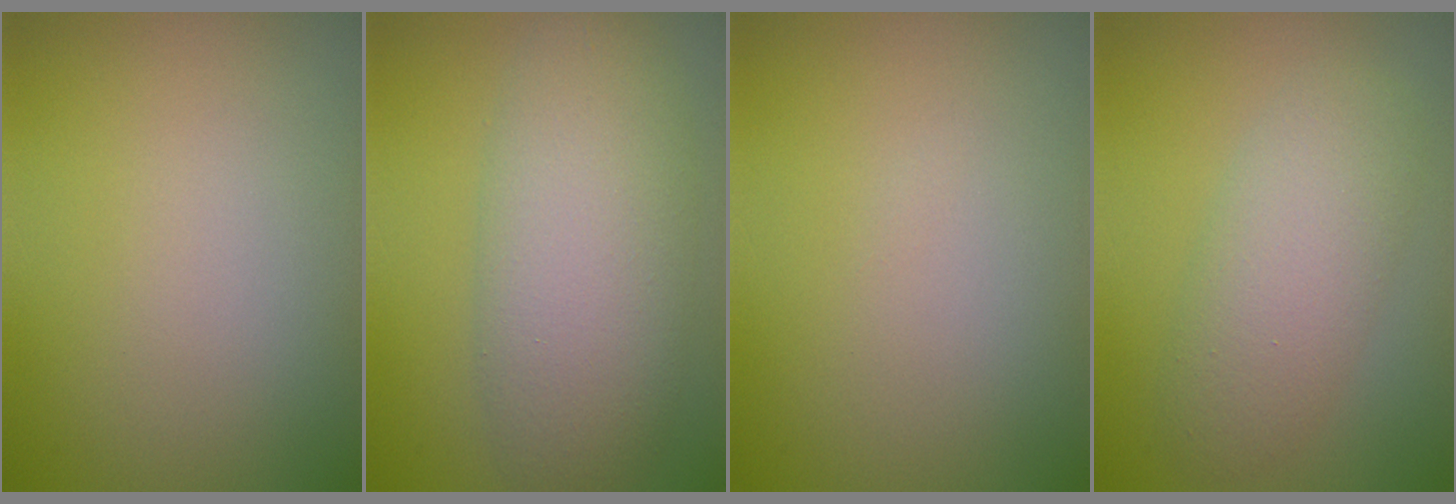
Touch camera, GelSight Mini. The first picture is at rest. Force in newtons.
{"total": 7.3, "press": 7.3, "slide": 0.2}
{"total": 0.0}
{"total": 4.3, "press": 4.3, "slide": 0.2}